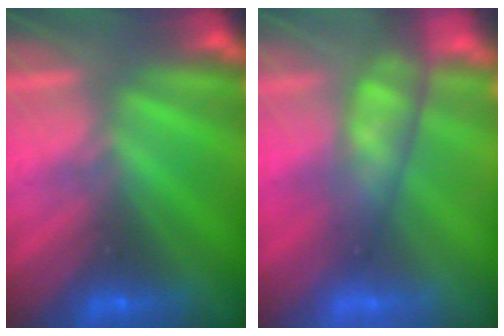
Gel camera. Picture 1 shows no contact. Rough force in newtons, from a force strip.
{"total": 4.3}